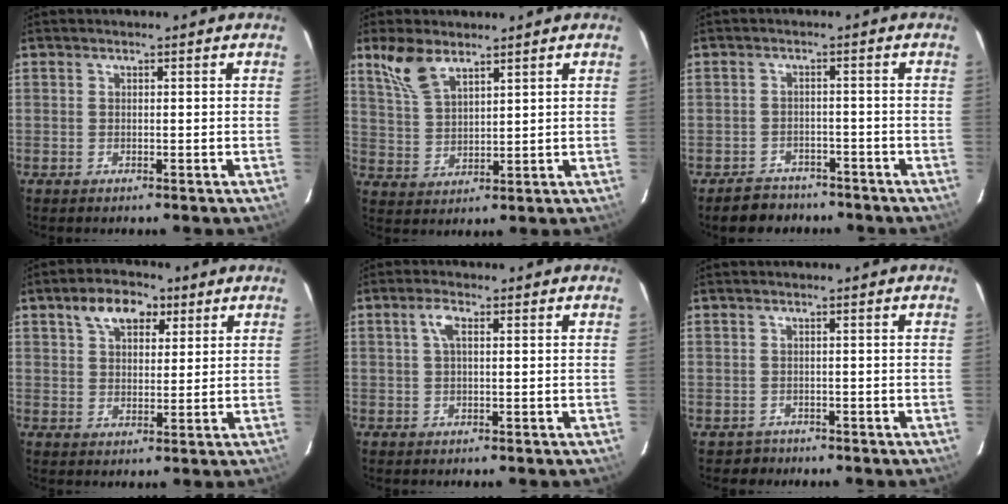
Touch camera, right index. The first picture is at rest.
{"total": 7.4, "force": [5.2, 3.1, 4.2], "torque": [-0.089, 0.012, 0.112]}
{"total": 6.4, "force": [-5.1, 3.8, 0.7], "torque": [-0.026, 0.021, -0.069]}
{"total": 7.7, "force": [4.0, 4.6, 4.6], "torque": [-0.078, 0.025, 0.067]}
{"total": 2.7, "force": [0.8, 1.0, 2.4], "torque": [-0.051, 0.008, 0.015]}
{"total": 2.0, "force": [-1.0, 1.7, -0.3], "torque": [0.003, 0.008, -0.013]}